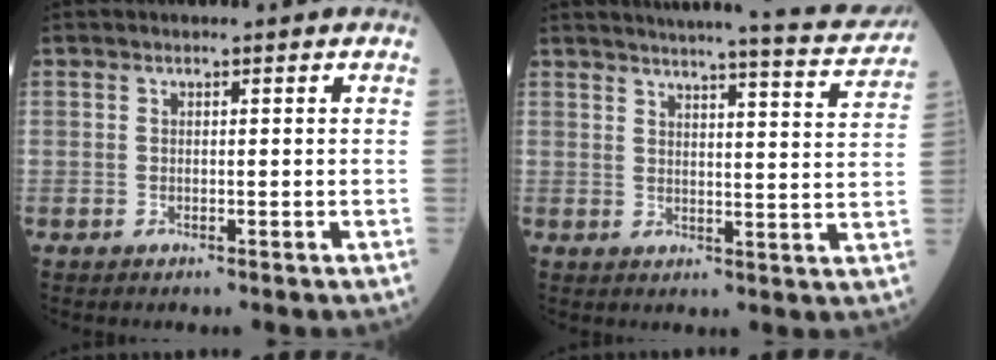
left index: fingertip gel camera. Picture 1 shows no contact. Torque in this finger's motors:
{"motor_torque": [0.29, -0.74, -0.40, 0.01]}